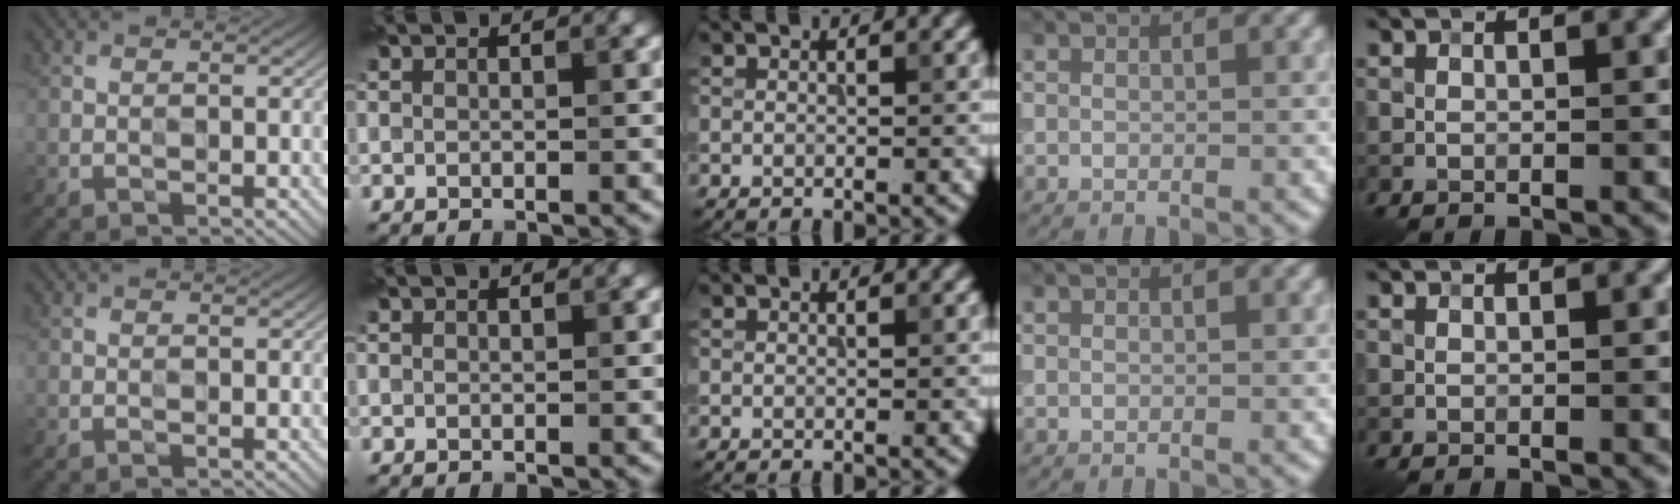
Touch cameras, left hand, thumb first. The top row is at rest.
{}